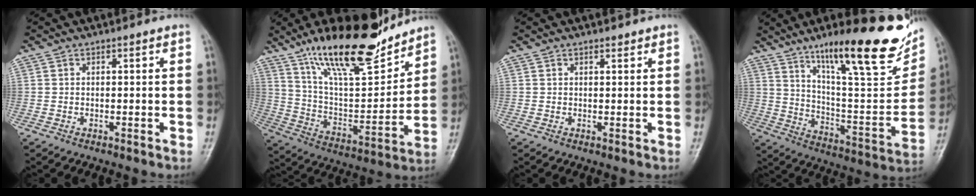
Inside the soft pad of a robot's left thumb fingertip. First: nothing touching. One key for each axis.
{"total": 21.4, "fx": 16.0, "fy": 6.2, "fz": 12.7, "tx": -0.172, "ty": -0.085, "tz": 0.281}
{"total": 0.8, "fx": 0.7, "fy": 0.3, "fz": 0.3, "tx": -0.005, "ty": -0.005, "tz": 0.009}
{"total": 27.3, "fx": 16.4, "fy": 6.7, "fz": 20.7, "tx": -0.275, "ty": -0.057, "tz": 0.262}